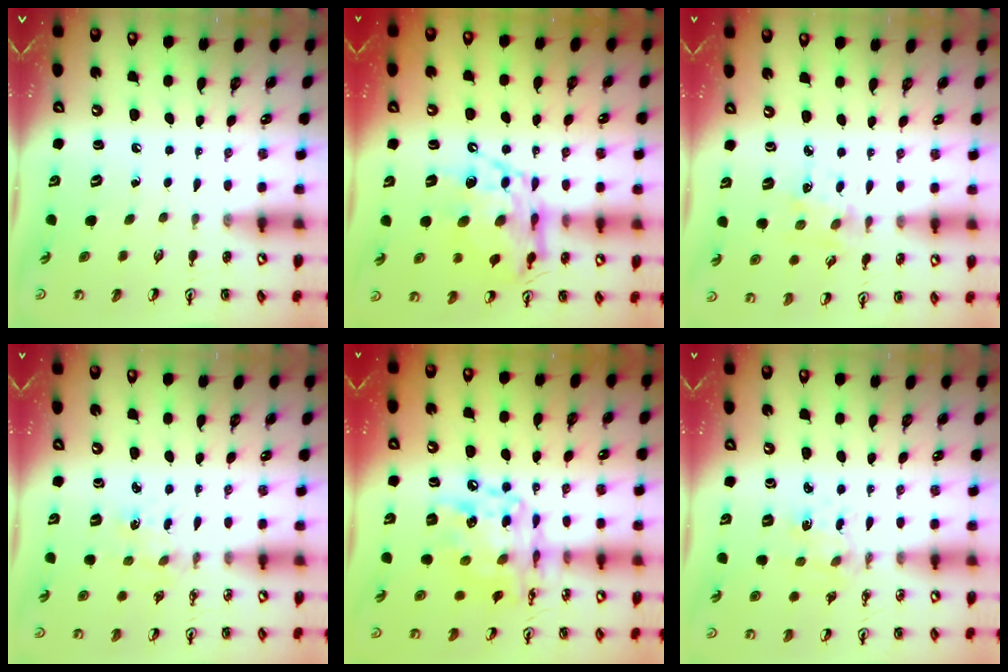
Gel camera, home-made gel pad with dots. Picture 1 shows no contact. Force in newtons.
{"total": 14.3, "press": 14.2, "slide": 1.3}
{"total": 2.2, "press": 2.2, "slide": 0.2}
{"total": 0.5, "press": 0.5, "slide": 0.1}
{"total": 15.1, "press": 15.0, "slide": 1.2}
{"total": 1.5, "press": 1.5, "slide": 0.3}